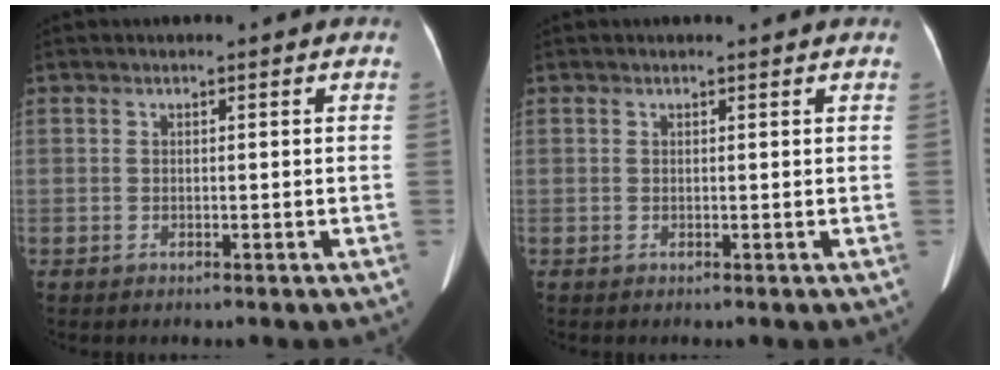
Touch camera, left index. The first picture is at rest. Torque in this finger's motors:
{"motor_torque": [0.09, -0.15, -0.07, 0.00]}